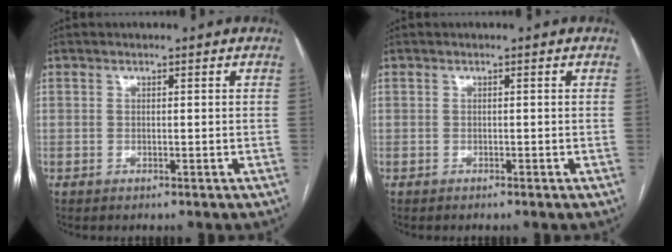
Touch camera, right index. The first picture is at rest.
{"total": 0.0}